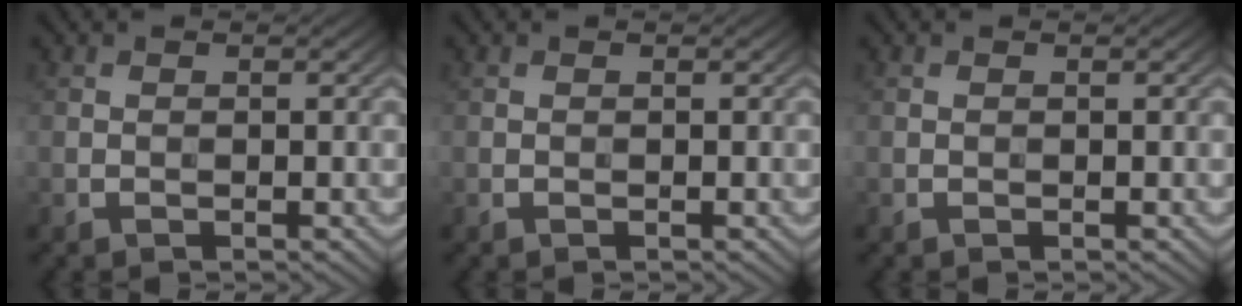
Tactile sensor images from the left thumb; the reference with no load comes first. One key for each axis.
{"total": 0.0}
{"total": 0.0}